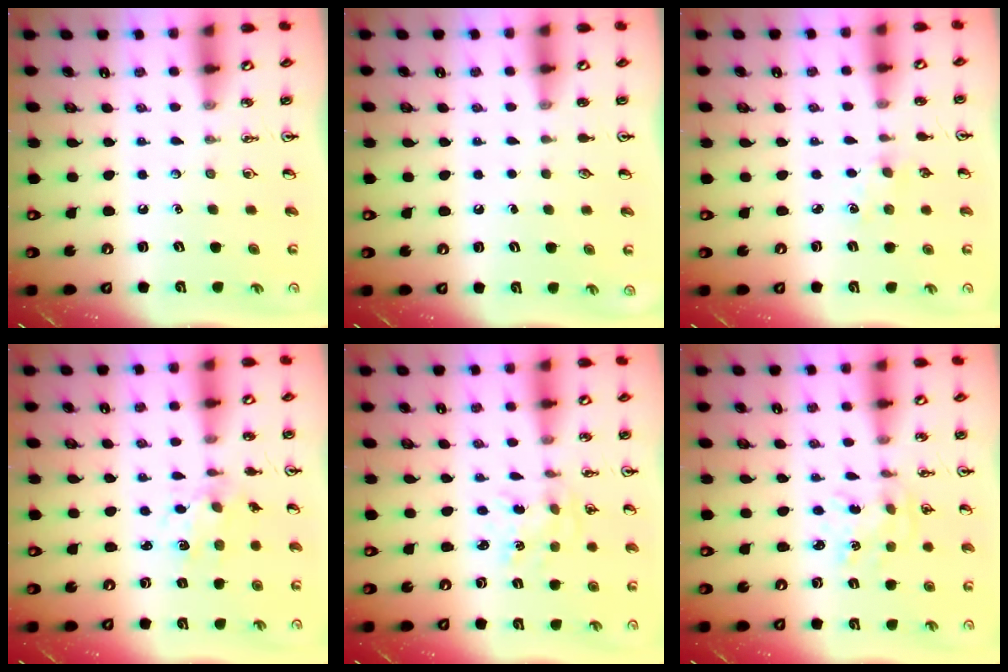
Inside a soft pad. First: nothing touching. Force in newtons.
{"total": 0.0}
{"total": 2.4, "press": 2.3, "slide": 0.4}
{"total": 2.9, "press": 2.9, "slide": 0.2}
{"total": 1.7, "press": 1.7, "slide": 0.3}
{"total": 1.7, "press": 1.7, "slide": 0.1}